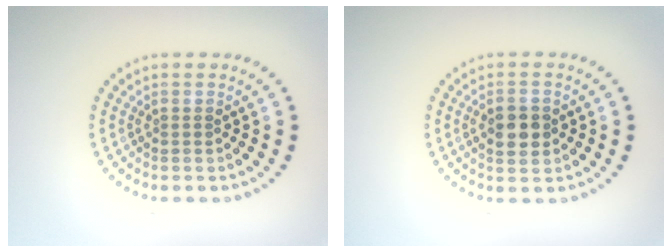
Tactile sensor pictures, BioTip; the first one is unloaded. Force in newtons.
{"total": 3.0, "press": 3.0, "slide": 0.1}